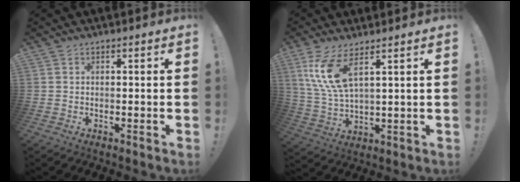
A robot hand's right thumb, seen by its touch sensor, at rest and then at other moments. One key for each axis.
{"total": 10.9, "fx": 5.9, "fy": 3.2, "fz": 8.5, "tx": -0.174, "ty": -0.023, "tz": 0.108}